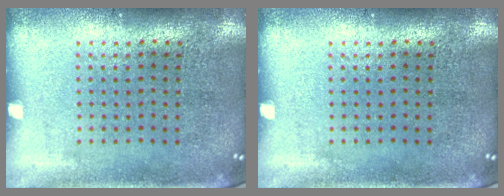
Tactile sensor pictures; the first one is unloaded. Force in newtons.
{"total": 0.0}